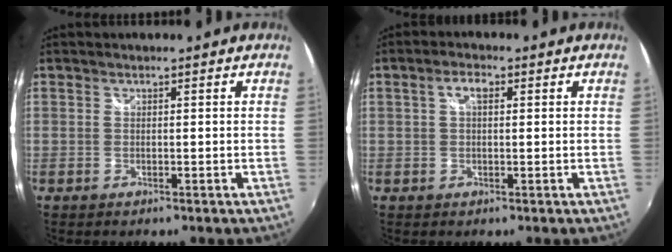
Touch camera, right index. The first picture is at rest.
{"total": 2.8, "force": [0.7, 1.3, 2.3], "torque": [-0.044, 0.009, 0.010]}